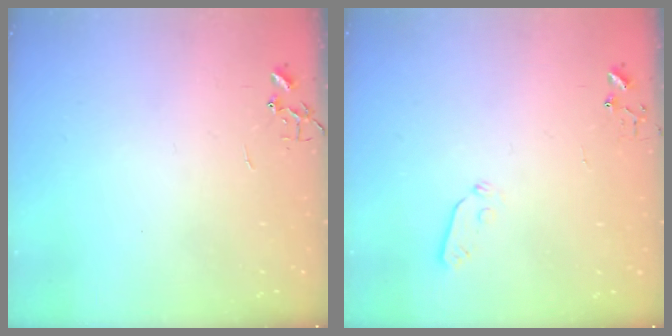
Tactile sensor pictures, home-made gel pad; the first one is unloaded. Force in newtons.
{"total": 3.5, "press": 3.3, "slide": 1.0}